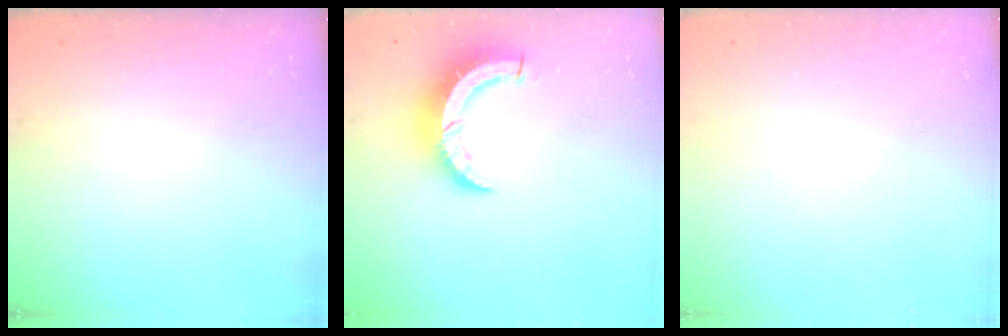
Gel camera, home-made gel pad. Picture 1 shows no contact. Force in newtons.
{"total": 8.2, "press": 8.1, "slide": 0.8}
{"total": 0.0}